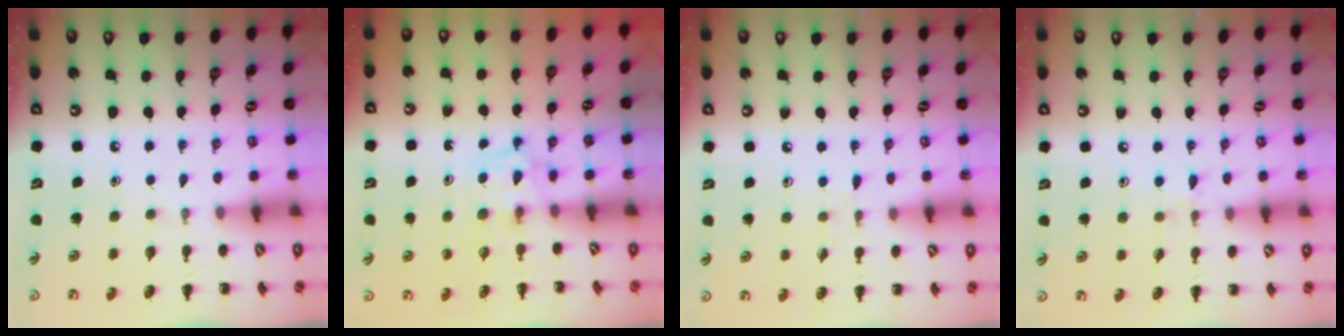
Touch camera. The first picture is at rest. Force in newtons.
{"total": 3.9, "press": 3.6, "slide": 1.4}
{"total": 3.8, "press": 3.4, "slide": 1.5}
{"total": 6.8, "press": 6.5, "slide": 2.1}